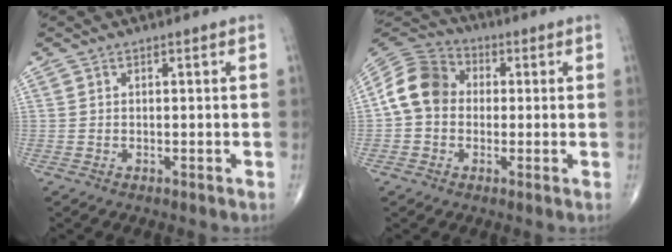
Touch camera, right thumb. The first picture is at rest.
{"total": 10.7, "force": [0.2, 8.9, 6.0], "torque": [-0.098, 0.030, -0.013]}